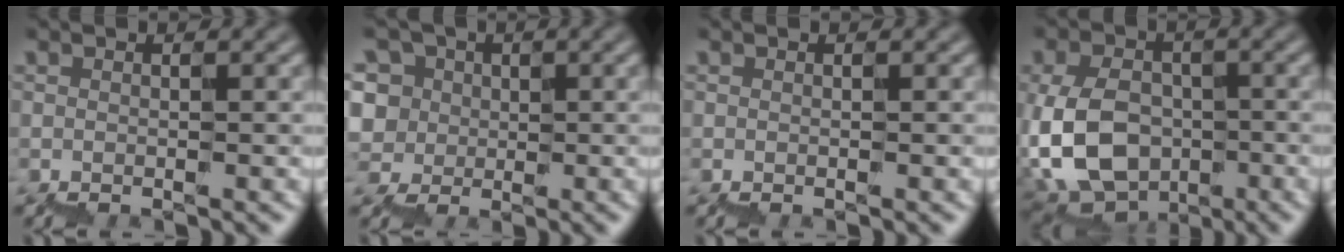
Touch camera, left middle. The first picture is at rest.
{"total": 7.8, "force": [2.2, 7.1, 2.4], "torque": [-0.065, 0.052, -0.013]}
{"total": 0.0}
{"total": 6.9, "force": [-1.1, 5.6, 3.8], "torque": [-0.109, 0.000, -0.023]}